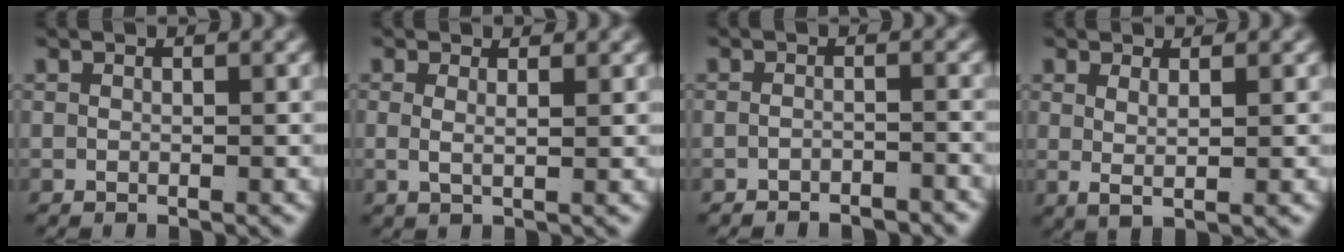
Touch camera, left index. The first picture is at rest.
{"total": 1.3, "force": [0.7, -0.1, 1.2], "torque": [-0.034, -0.019, 0.023]}
{"total": 2.5, "force": [-2.5, 0.0, 0.3], "torque": [-0.003, -0.010, -0.037]}
{"total": 1.8, "force": [0.6, -0.2, 1.7], "torque": [-0.032, -0.014, 0.024]}